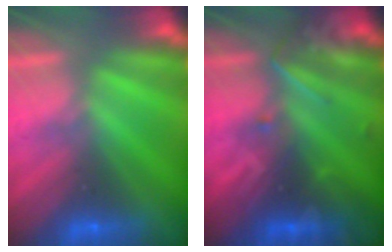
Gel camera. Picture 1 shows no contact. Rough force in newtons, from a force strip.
{"total": 2.7}